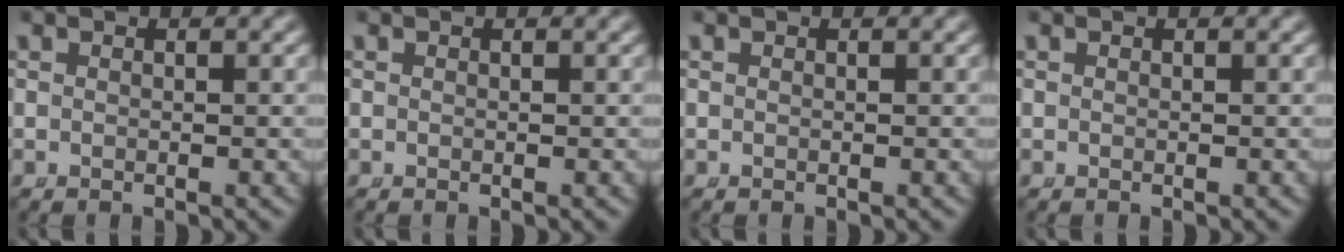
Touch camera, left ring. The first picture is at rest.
{"total": 0.0}
{"total": 0.0}
{"total": 0.0}